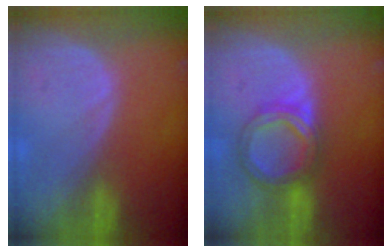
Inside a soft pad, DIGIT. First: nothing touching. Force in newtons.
{"total": 5.9, "press": 5.9, "slide": 0.3}